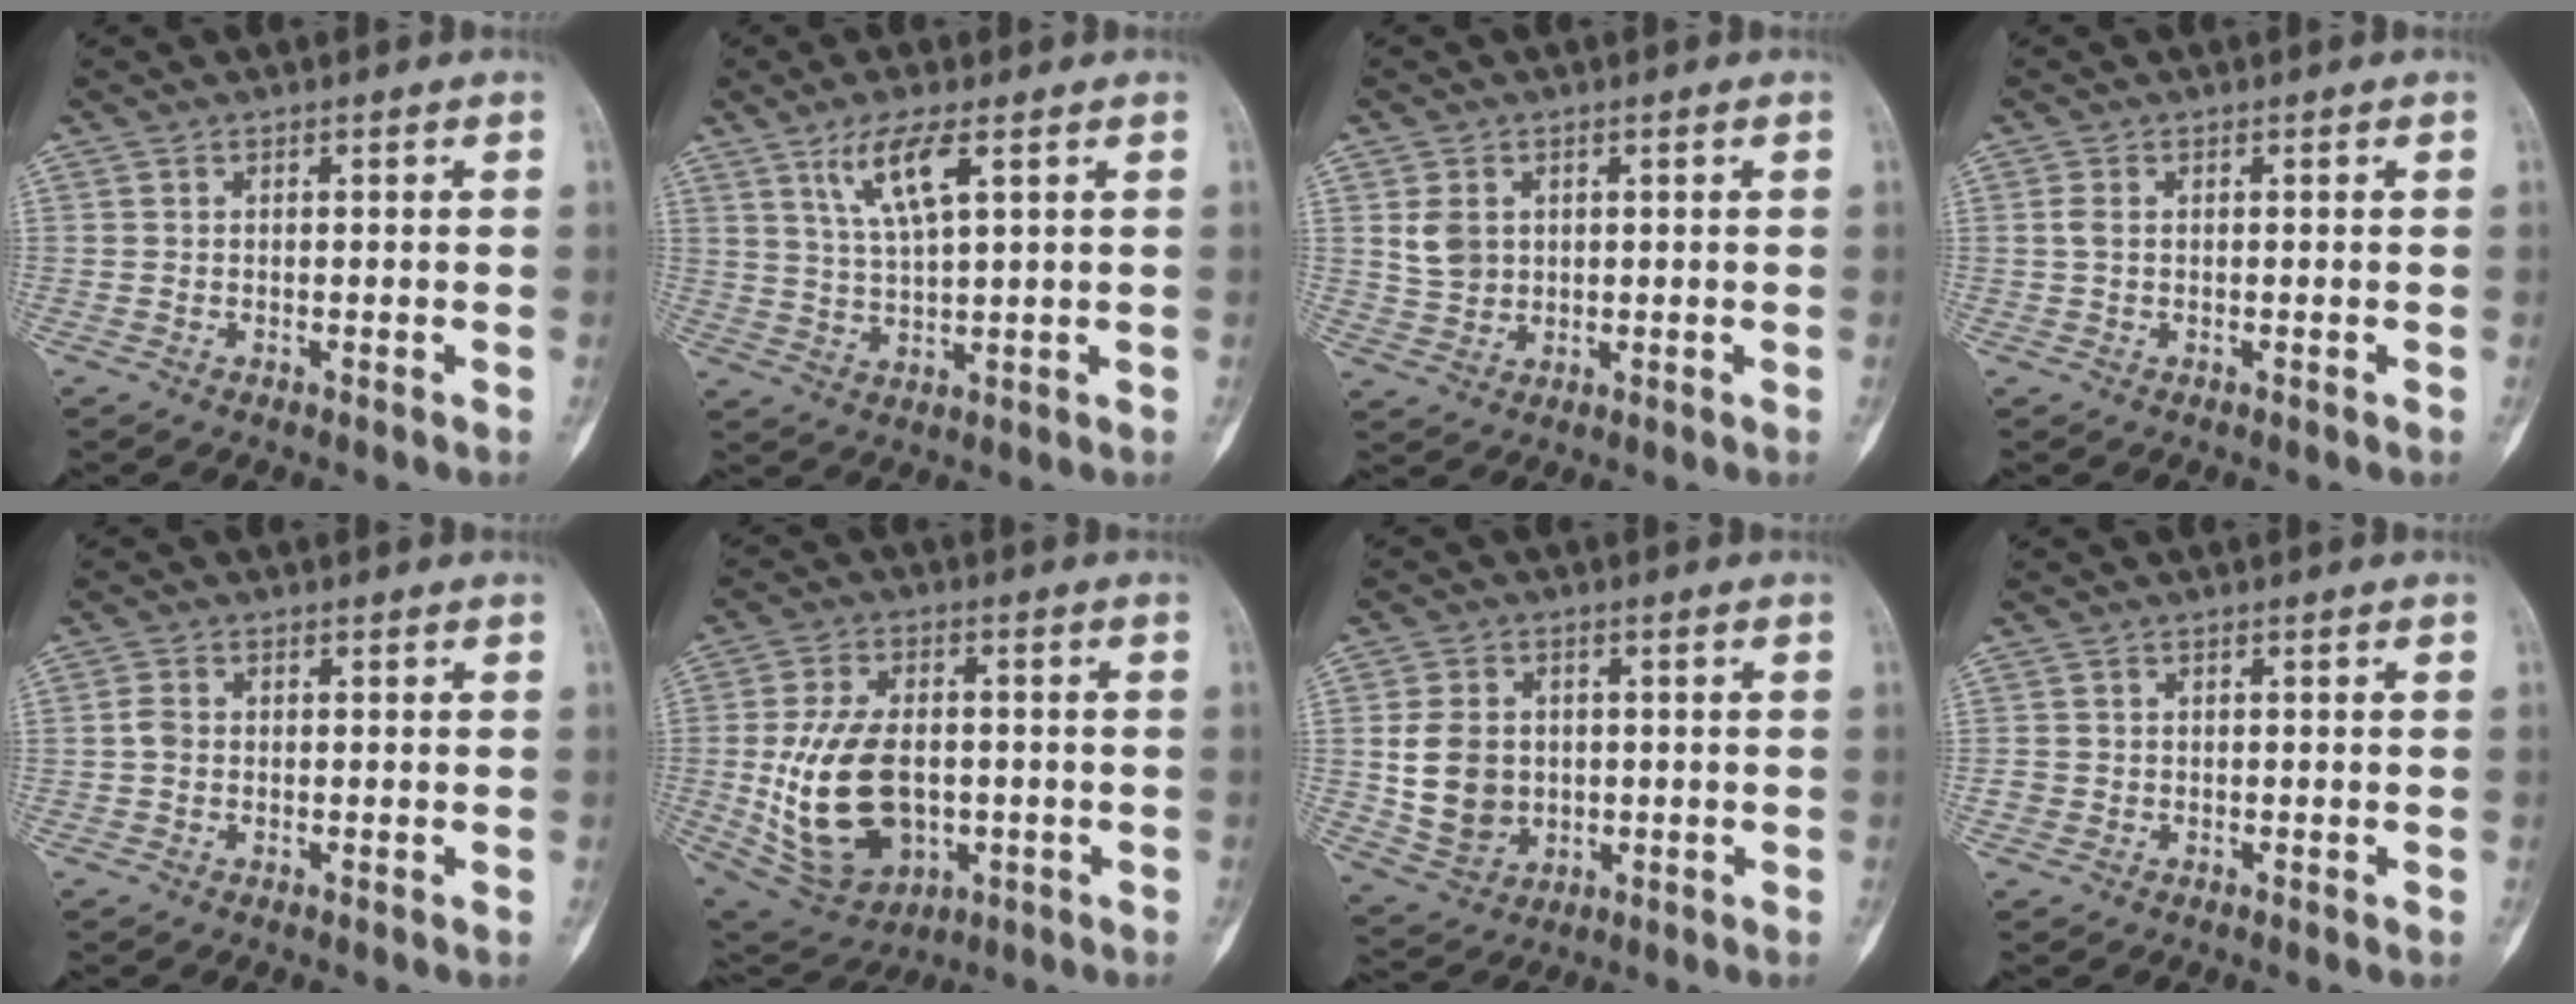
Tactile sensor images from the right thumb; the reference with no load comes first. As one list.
[{"total": 7.3, "force": [3.6, 1.3, 6.3], "torque": [-0.131, -0.018, 0.078]}, {"total": 4.7, "force": [1.2, 3.7, 2.5], "torque": [-0.035, -0.004, 0.030]}, {"total": 1.3, "force": [0.1, 0.8, 1.1], "torque": [-0.028, 0.000, 0.000]}, {"total": 1.9, "force": [-0.3, 1.5, 1.2], "torque": [-0.019, 0.004, -0.011]}, {"total": 18.0, "force": [-2.1, 11.6, 13.5], "torque": [-0.246, 0.005, -0.014]}, {"total": 9.8, "force": [0.2, 8.0, 5.6], "torque": [-0.087, 0.000, 0.018]}, {"total": 1.3, "force": [-0.4, 1.2, 0.3], "torque": [-0.003, 0.005, -0.008]}]